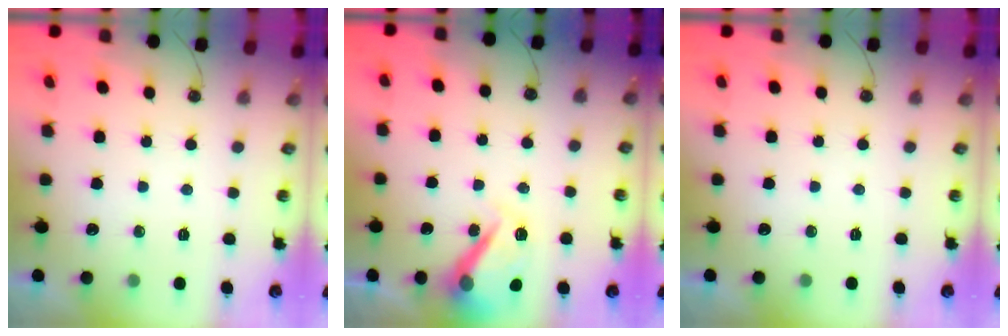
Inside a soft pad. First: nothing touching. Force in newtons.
{"total": 13.4, "press": 13.3, "slide": 1.2}
{"total": 0.0}